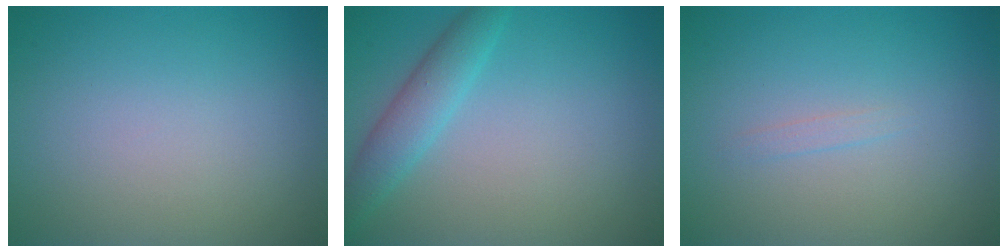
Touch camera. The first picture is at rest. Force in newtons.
{"total": 2.9, "press": 2.9, "slide": 0.1}
{"total": 0.6, "press": 0.6, "slide": 0.1}